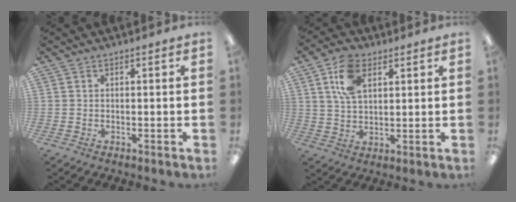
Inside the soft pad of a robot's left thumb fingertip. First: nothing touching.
{"total": 10.2, "force": [4.4, 6.3, 6.6], "torque": [-0.132, 0.004, 0.082]}